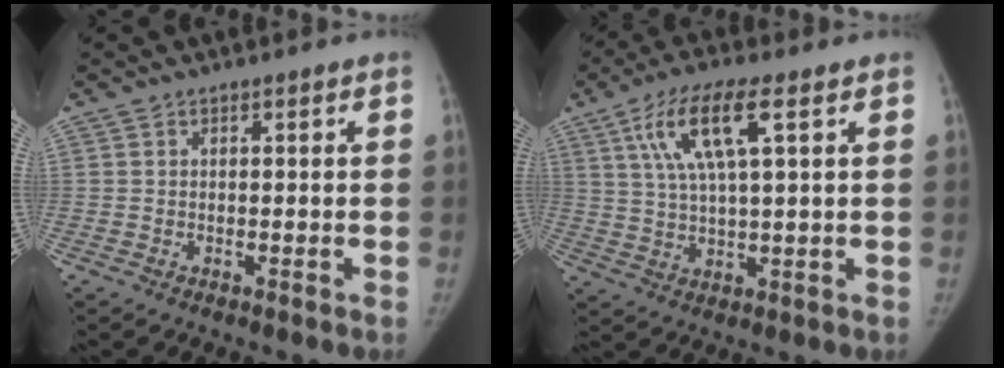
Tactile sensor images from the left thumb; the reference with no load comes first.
{"total": 11.2, "force": [4.4, 2.8, 9.9], "torque": [-0.205, 0.000, 0.084]}